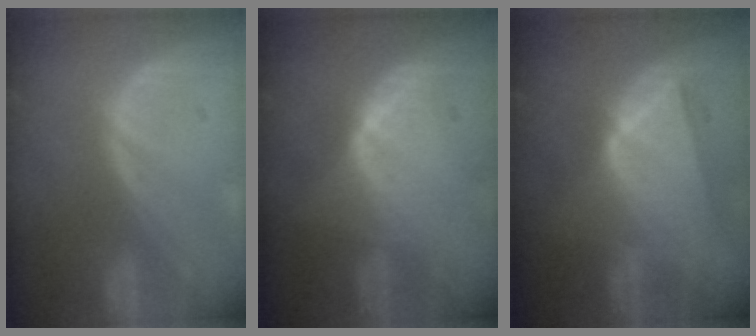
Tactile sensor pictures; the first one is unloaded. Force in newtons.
{"total": 6.5, "press": 6.2, "slide": 1.8}
{"total": 9.2, "press": 8.2, "slide": 4.2}